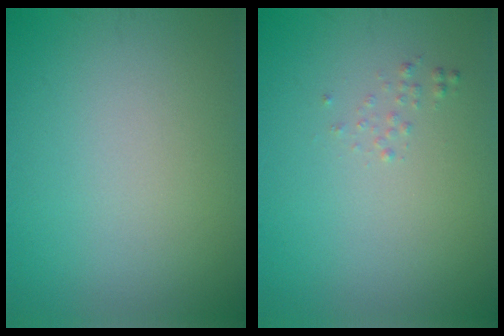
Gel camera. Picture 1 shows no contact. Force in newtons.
{"total": 0.6, "press": 0.6, "slide": 0.1}